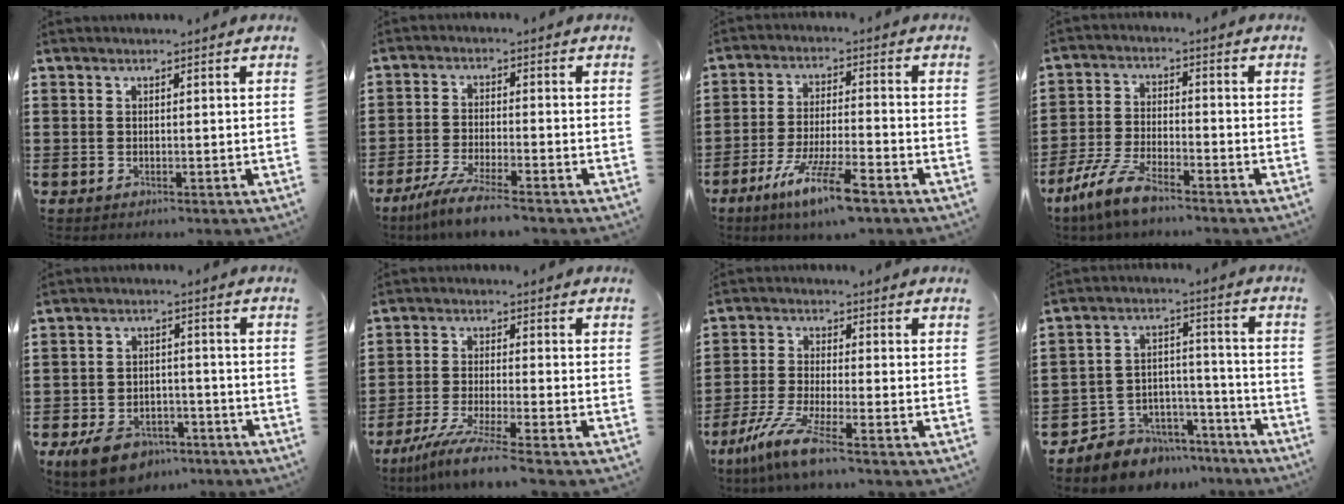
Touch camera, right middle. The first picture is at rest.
{"total": 5.7, "force": [-4.9, 0.0, 3.0], "torque": [-0.071, -0.019, -0.093]}
{"total": 9.3, "force": [-6.1, 1.0, 6.9], "torque": [-0.141, -0.010, -0.115]}
{"total": 7.4, "force": [-5.7, 1.5, 4.5], "torque": [-0.112, -0.009, -0.113]}
{"total": 6.1, "force": [-4.9, 2.7, 2.5], "torque": [-0.061, 0.007, -0.094]}
{"total": 6.2, "force": [-5.2, -0.6, 3.4], "torque": [-0.075, -0.023, -0.100]}
{"total": 7.2, "force": [-4.8, 0.3, 5.3], "torque": [-0.127, -0.022, -0.097]}
{"total": 6.0, "force": [-5.2, 3.1, -0.3], "torque": [0.002, 0.022, -0.101]}